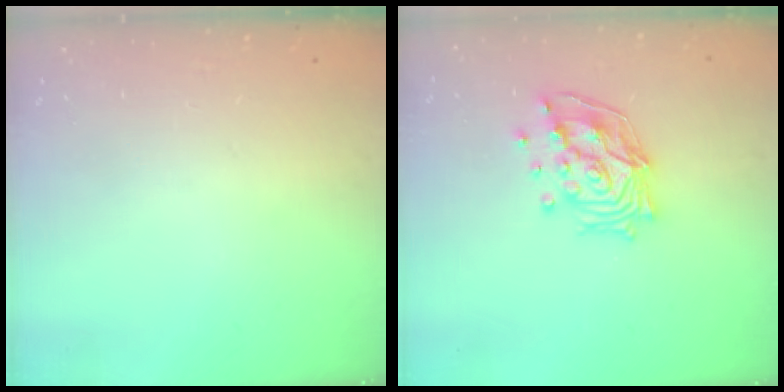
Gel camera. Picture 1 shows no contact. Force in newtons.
{"total": 15.4, "press": 15.2, "slide": 1.9}